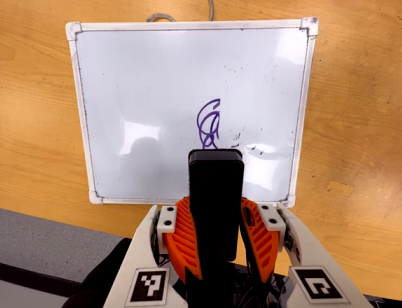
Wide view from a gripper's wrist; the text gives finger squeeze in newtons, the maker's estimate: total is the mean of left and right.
{"total": 9.5, "left": 7.7, "right": 11.3}